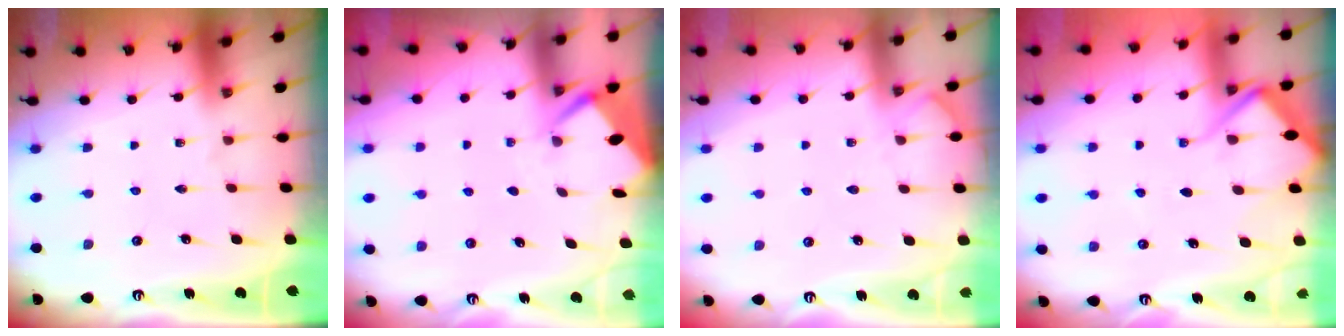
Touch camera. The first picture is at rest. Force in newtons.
{"total": 2.7, "press": 2.7, "slide": 0.4}
{"total": 4.5, "press": 4.5, "slide": 0.6}
{"total": 7.7, "press": 7.6, "slide": 0.9}